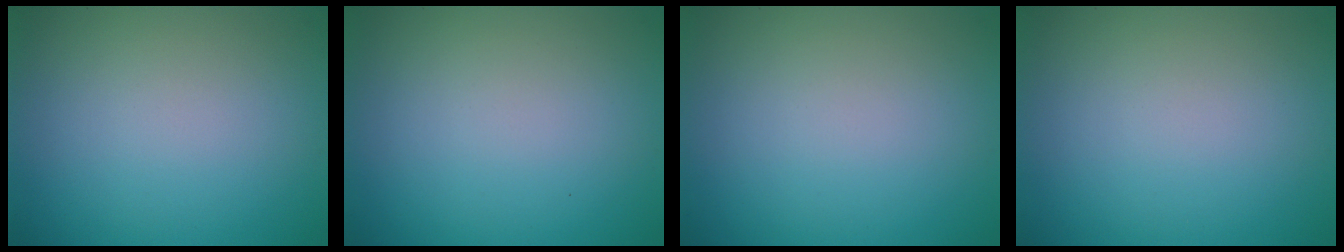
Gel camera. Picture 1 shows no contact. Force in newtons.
{"total": 0.0}
{"total": 0.0}
{"total": 0.0}